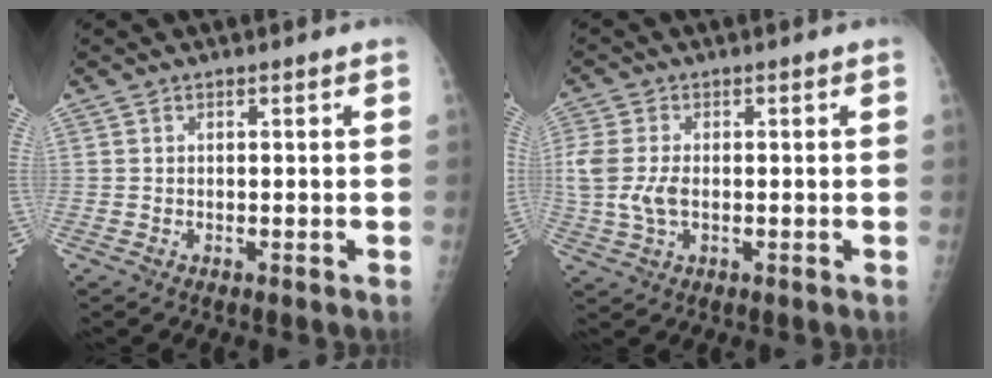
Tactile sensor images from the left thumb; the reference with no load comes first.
{"total": 7.1, "force": [-0.2, 4.5, 5.5], "torque": [-0.140, 0.000, -0.003]}